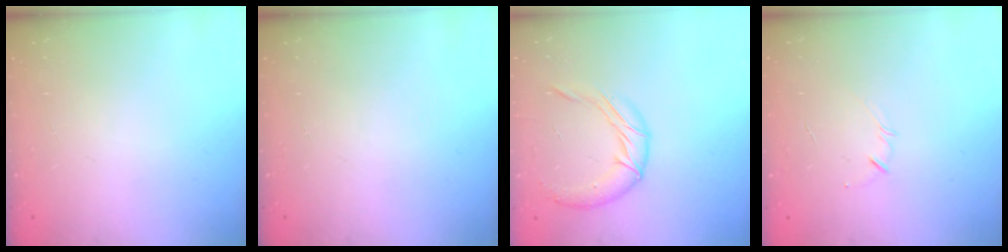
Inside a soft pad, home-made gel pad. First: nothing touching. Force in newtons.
{"total": 0.0}
{"total": 10.3, "press": 10.3, "slide": 1.3}
{"total": 2.4, "press": 2.3, "slide": 0.5}